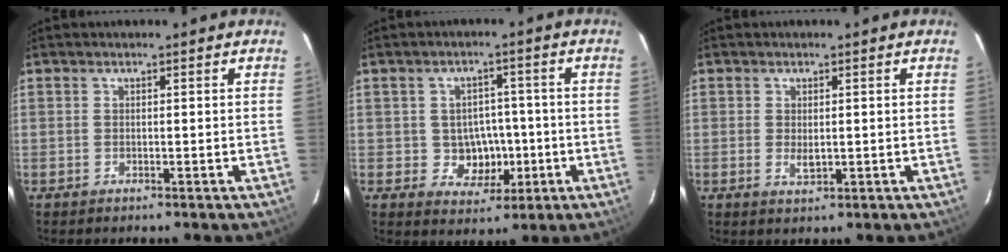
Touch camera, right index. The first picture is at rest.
{"total": 6.3, "force": [-1.2, 5.8, 2.2], "torque": [-0.050, 0.017, 0.000]}
{"total": 2.2, "force": [-0.1, 1.2, 1.8], "torque": [-0.032, -0.004, 0.001]}